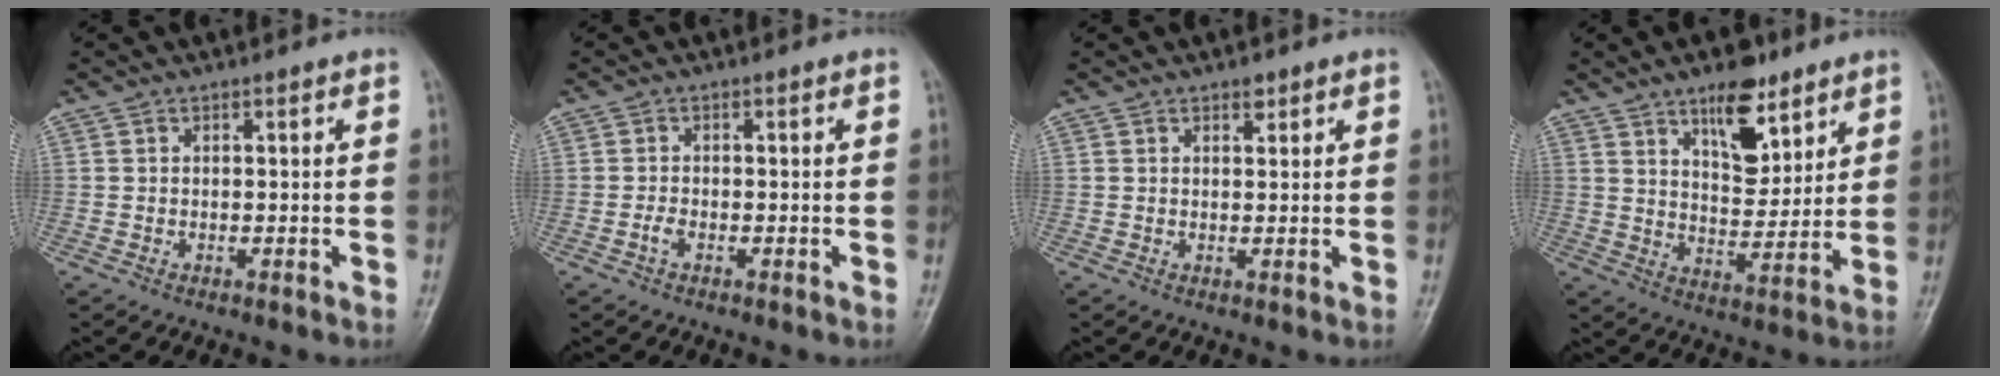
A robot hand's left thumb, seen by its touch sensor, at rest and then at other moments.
{"total": 1.4, "force": [-0.7, 0.7, 1.0], "torque": [-0.023, 0.004, -0.017]}
{"total": 1.5, "force": [1.0, 0.8, 0.8], "torque": [-0.003, -0.005, 0.014]}
{"total": 11.3, "force": [6.9, 5.3, 7.1], "torque": [-0.083, -0.046, 0.116]}